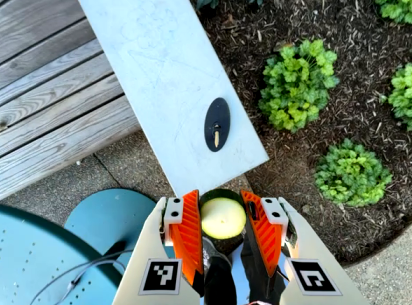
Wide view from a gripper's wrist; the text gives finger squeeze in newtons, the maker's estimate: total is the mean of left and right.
{"total": 13.1, "left": 13.0, "right": 13.3}